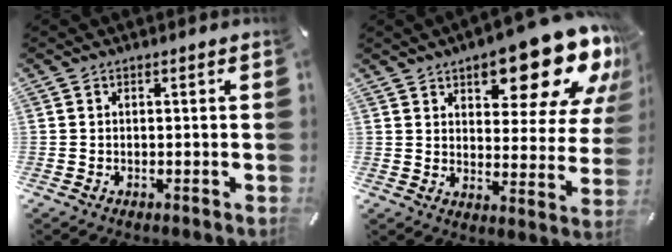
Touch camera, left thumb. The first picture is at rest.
{"total": 18.8, "force": [12.5, 7.8, 11.6], "torque": [-0.137, -0.092, 0.202]}